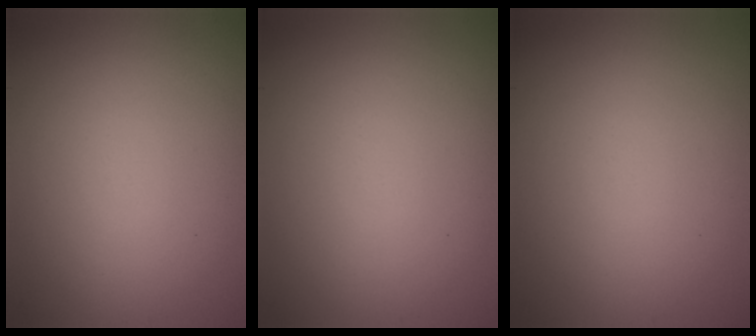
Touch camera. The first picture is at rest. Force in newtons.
{"total": 0.0}
{"total": 0.0}